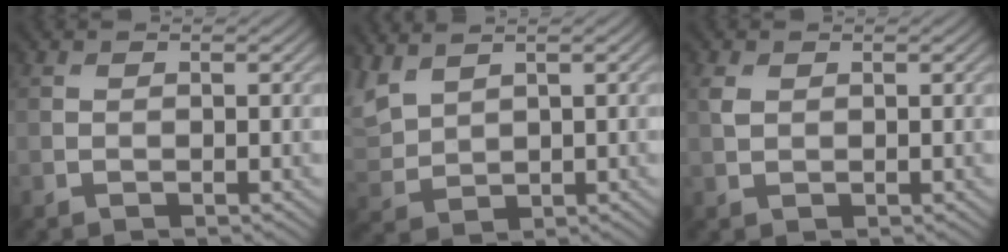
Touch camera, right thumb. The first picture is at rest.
{"total": 4.5, "force": [3.1, 2.2, 2.4], "torque": [-0.076, 0.009, 0.068]}
{"total": 1.4, "force": [0.5, 0.9, 0.9], "torque": [-0.025, 0.001, 0.013]}